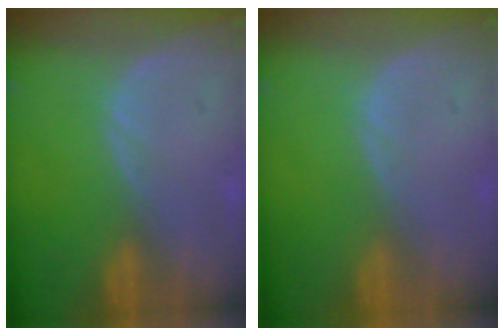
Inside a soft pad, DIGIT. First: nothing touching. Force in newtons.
{"total": 0.0}